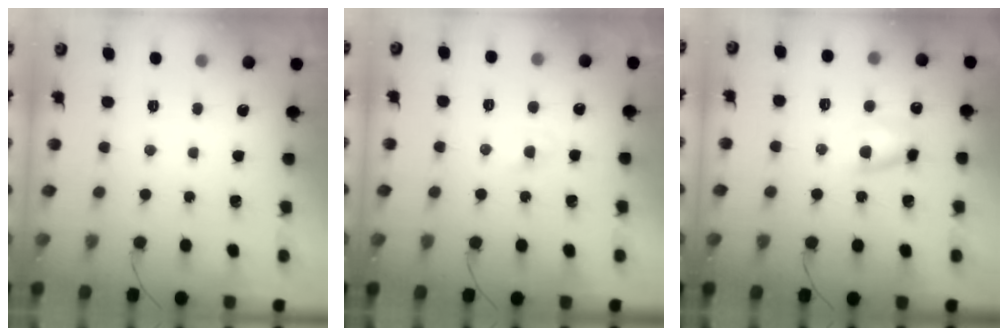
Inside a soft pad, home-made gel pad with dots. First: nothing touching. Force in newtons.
{"total": 0.0}
{"total": 7.0, "press": 6.9, "slide": 1.2}